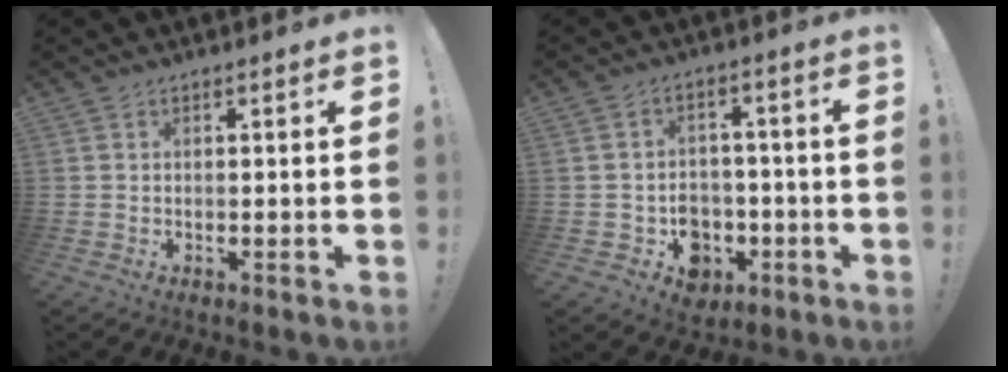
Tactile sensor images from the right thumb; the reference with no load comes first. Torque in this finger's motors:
{"motor_torque": [1.11, 0.80, 0.64, -0.71, 0.00]}